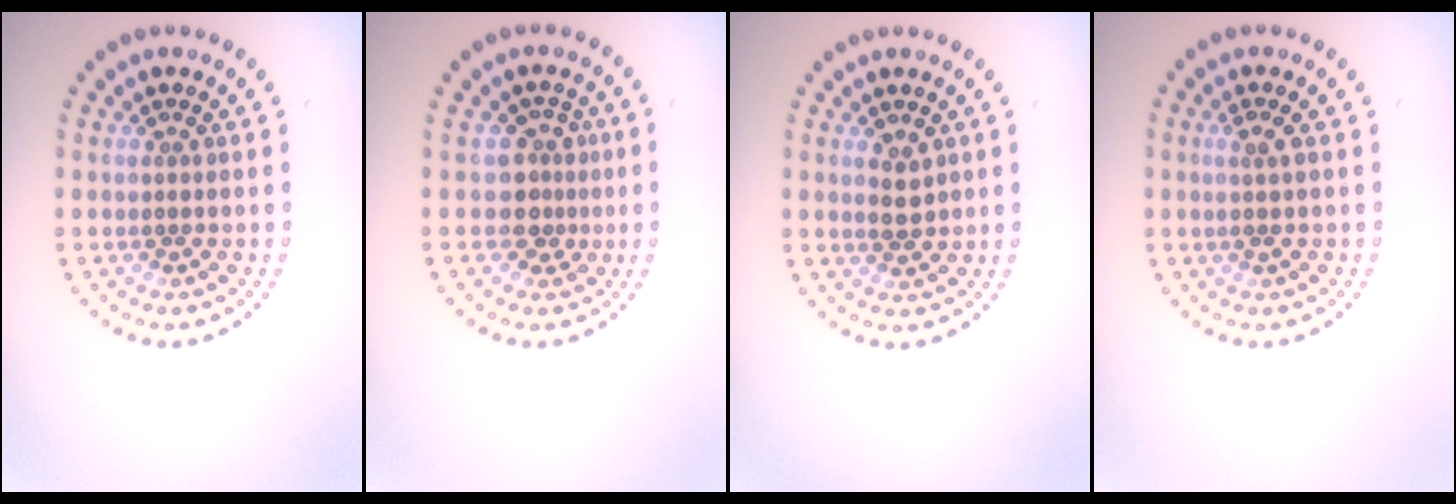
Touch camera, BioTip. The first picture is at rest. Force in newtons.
{"total": 2.5, "press": 1.8, "slide": 1.7}
{"total": 1.9, "press": 1.8, "slide": 0.4}
{"total": 1.4, "press": 1.1, "slide": 0.9}